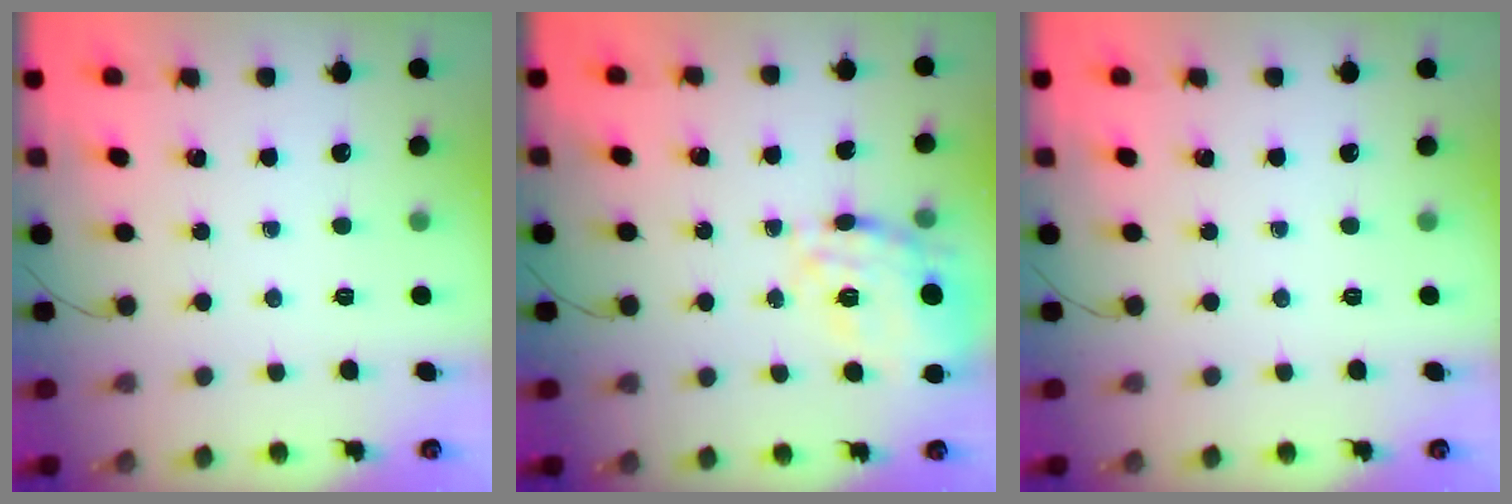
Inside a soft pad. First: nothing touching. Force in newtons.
{"total": 20.6, "press": 20.6, "slide": 1.2}
{"total": 0.0}